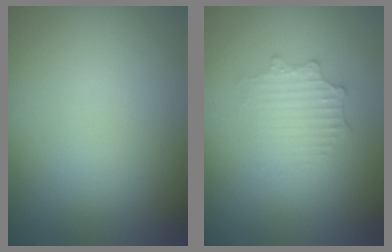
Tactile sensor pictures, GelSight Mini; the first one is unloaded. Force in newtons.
{"total": 2.2, "press": 2.2, "slide": 0.4}